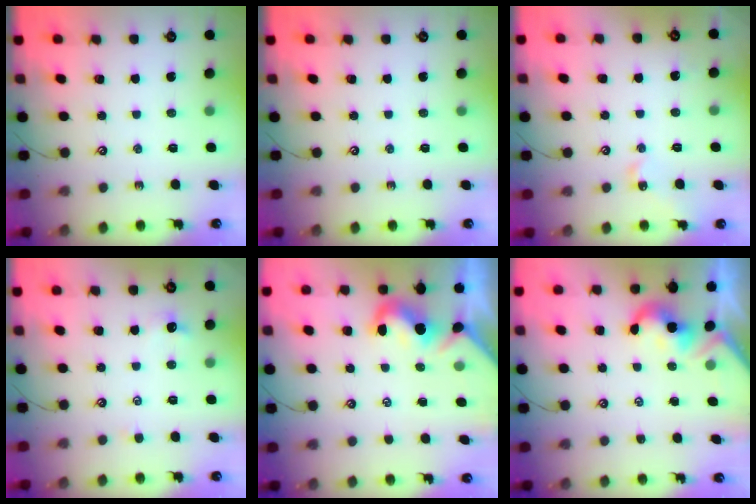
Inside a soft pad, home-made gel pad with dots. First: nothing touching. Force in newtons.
{"total": 0.0}
{"total": 3.3, "press": 3.2, "slide": 0.5}
{"total": 0.9, "press": 0.9, "slide": 0.2}
{"total": 1.9, "press": 1.8, "slide": 0.6}
{"total": 2.0, "press": 1.9, "slide": 0.5}